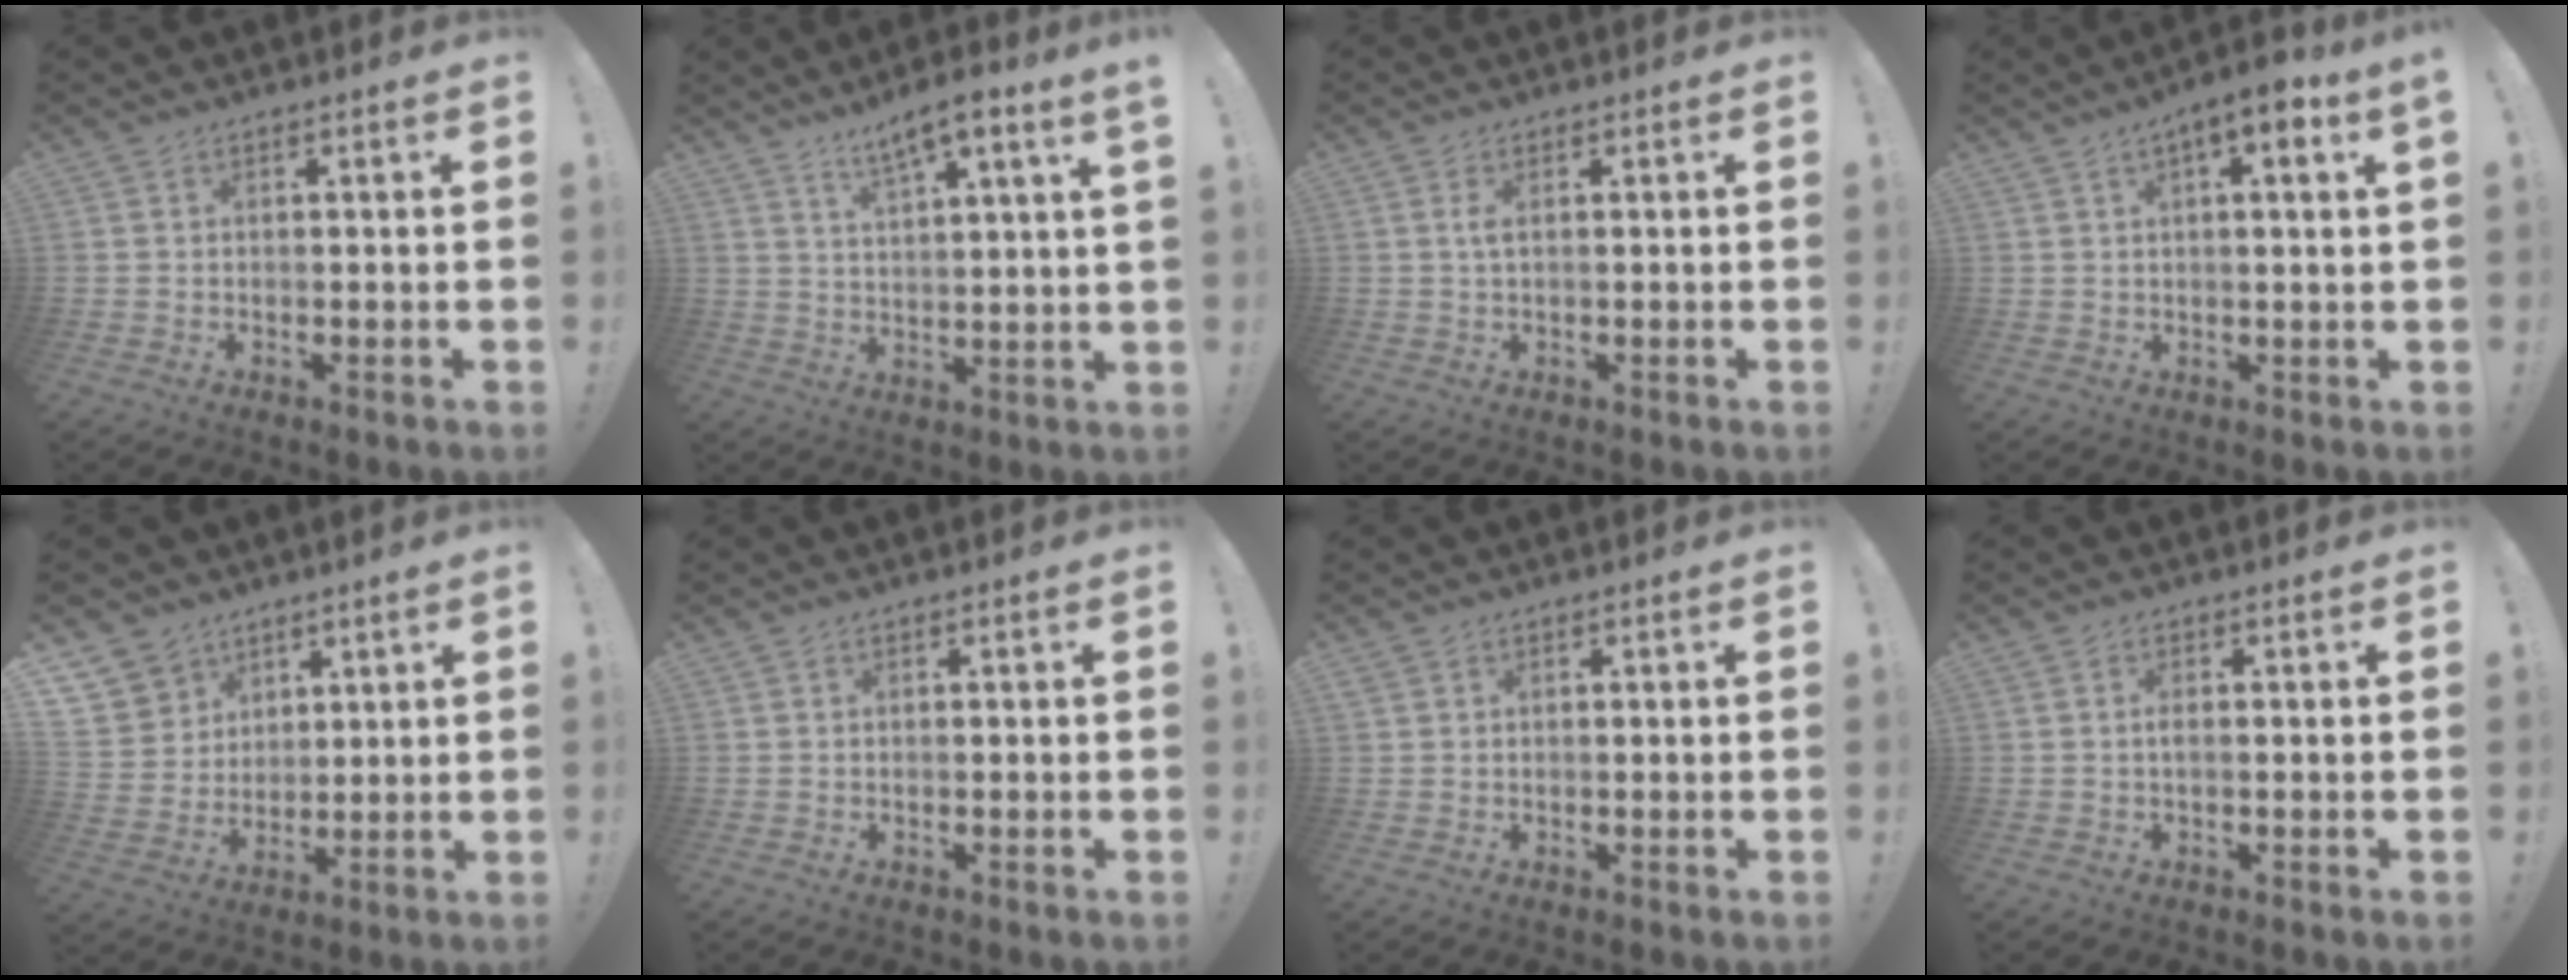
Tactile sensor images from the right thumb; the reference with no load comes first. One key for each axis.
{"total": 7.3, "fx": 5.3, "fy": -0.3, "fz": 5.0, "tx": -0.080, "ty": -0.030, "tz": 0.085}
{"total": 1.6, "fx": 0.2, "fy": 0.2, "fz": 1.5, "tx": -0.031, "ty": 0.002, "tz": 0.003}
{"total": 6.2, "fx": 2.5, "fy": 0.6, "fz": 5.6, "tx": -0.078, "ty": -0.012, "tz": 0.036}
{"total": 7.8, "fx": 5.3, "fy": 5.7, "fz": 0.2, "tx": -0.004, "ty": -0.053, "tz": 0.106}
{"total": 0.0}
{"total": 0.8, "fx": 0.5, "fy": 0.6, "fz": 0.2, "tx": 0.004, "ty": -0.002, "tz": 0.008}
{"total": 1.3, "fx": -0.1, "fy": 0.3, "fz": 1.2, "tx": -0.024, "ty": 0.001, "tz": -0.003}